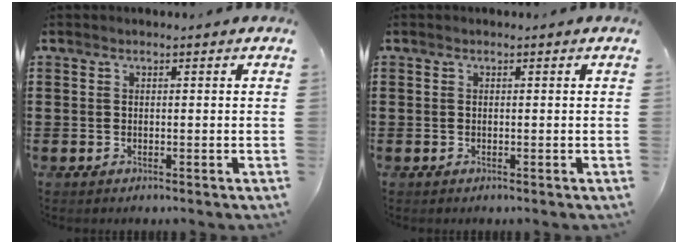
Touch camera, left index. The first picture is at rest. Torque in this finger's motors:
{"motor_torque": [0.01, 0.02, -0.03, -0.01]}